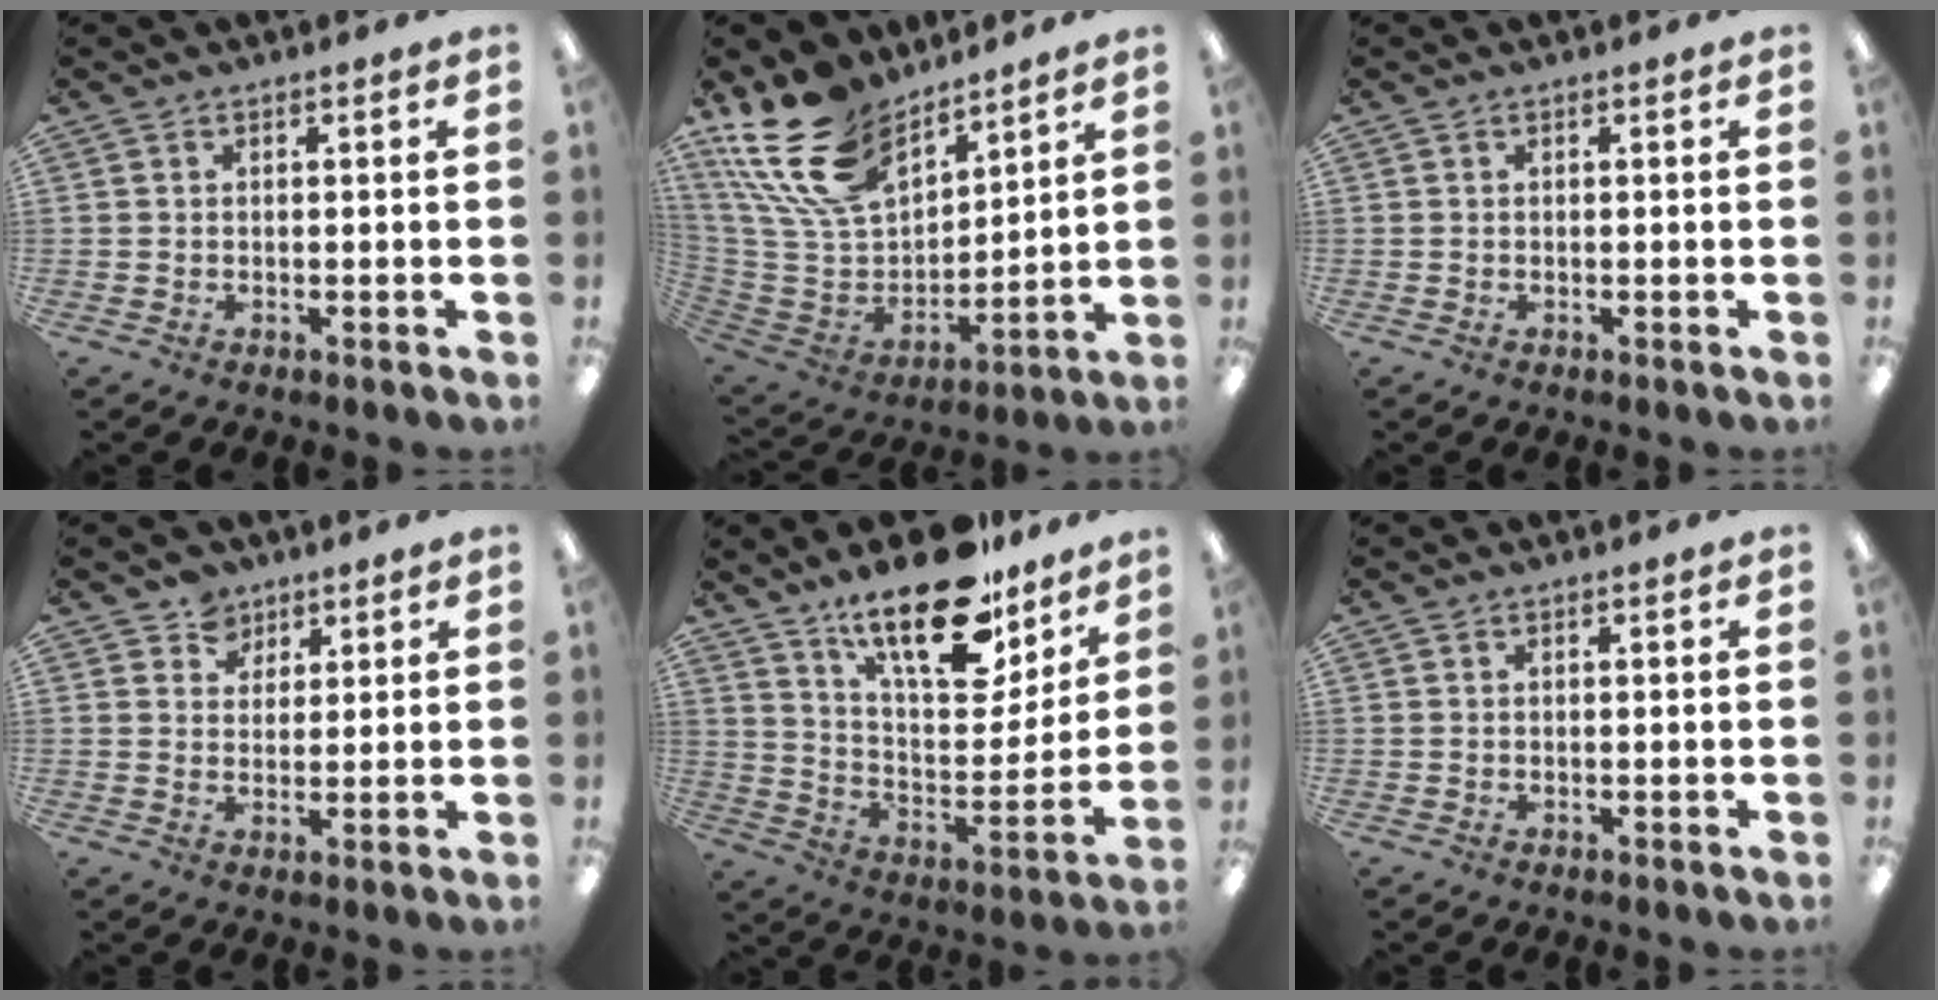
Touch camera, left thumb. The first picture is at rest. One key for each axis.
{"total": 21.2, "fx": 14.4, "fy": 11.3, "fz": 10.6, "tx": -0.241, "ty": -0.072, "tz": 0.271}
{"total": 0.0}
{"total": 5.1, "fx": 3.6, "fy": 3.6, "fz": 0.3, "tx": -0.008, "ty": -0.012, "tz": 0.066}
{"total": 21.9, "fx": 15.9, "fy": 8.3, "fz": 12.6, "tx": -0.200, "ty": -0.102, "tz": 0.272}
{"total": 0.0}